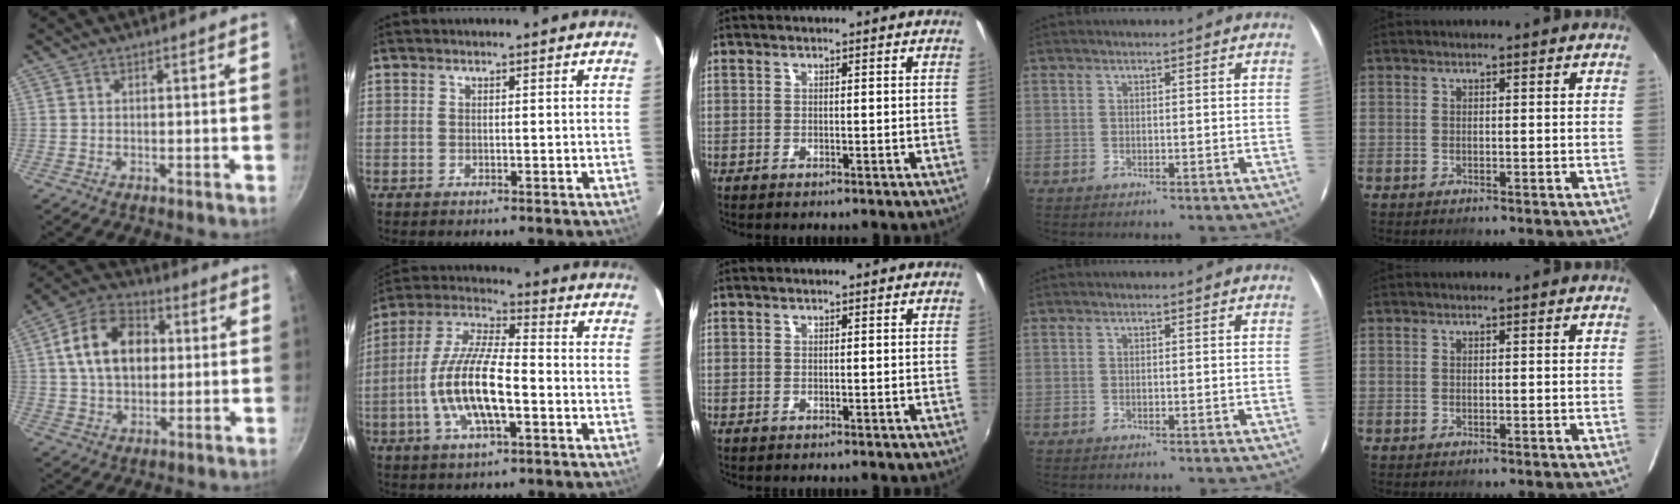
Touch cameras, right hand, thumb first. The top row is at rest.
{"thumb": {"total": 15.1, "force": [2.5, 10.7, 10.4], "torque": [-0.151, 0.017, 0.031]}, "index": {"total": 14.6, "force": [-3.9, 4.4, 13.3], "torque": [-0.271, -0.003, -0.076]}}